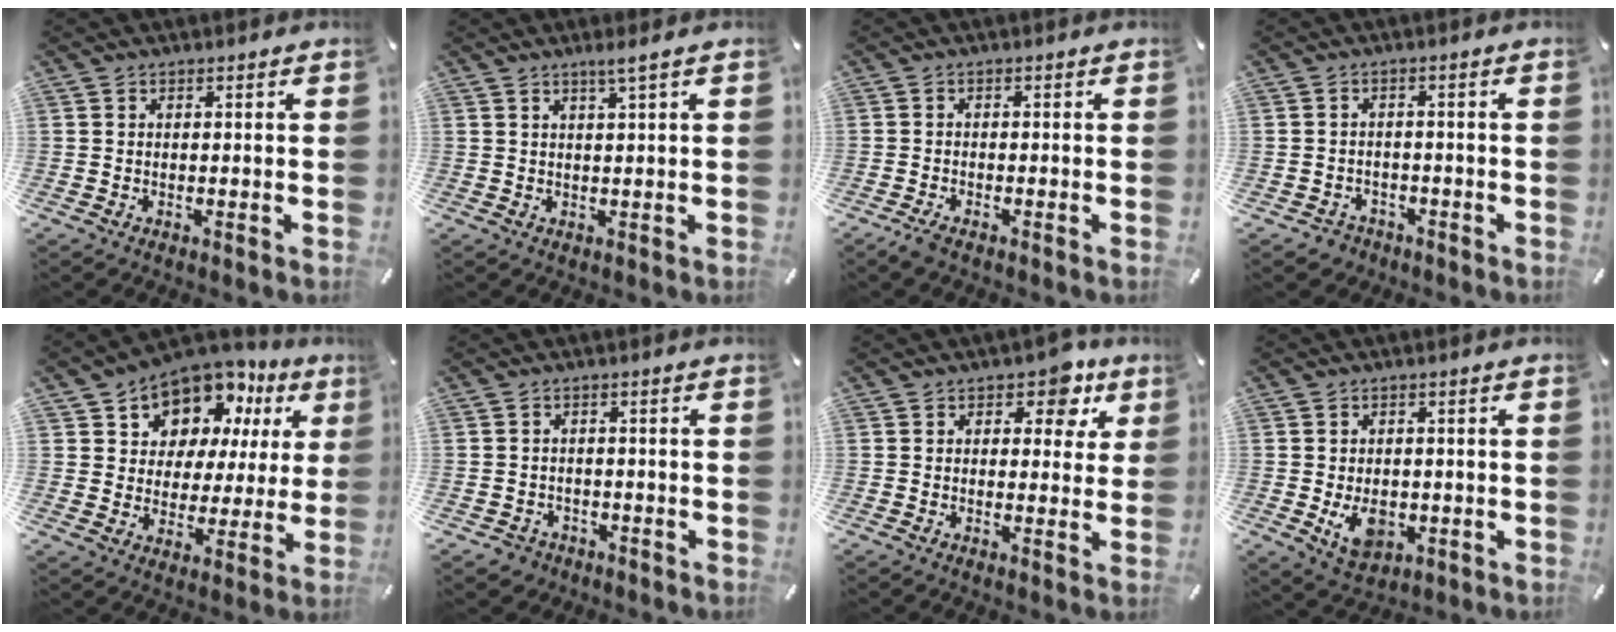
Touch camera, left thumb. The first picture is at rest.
{"total": 2.9, "force": [1.7, -0.1, 2.3], "torque": [-0.047, -0.003, 0.029]}
{"total": 1.9, "force": [-1.5, 0.7, 1.0], "torque": [-0.024, 0.003, -0.030]}
{"total": 2.9, "force": [-1.9, 2.2, 0.5], "torque": [-0.017, 0.007, -0.041]}
{"total": 12.0, "force": [8.3, 8.2, 2.6], "torque": [-0.052, -0.073, 0.152]}
{"total": 2.9, "force": [-1.9, 2.1, 0.5], "torque": [-0.010, 0.011, -0.038]}
{"total": 7.0, "force": [3.6, 4.4, 4.0], "torque": [-0.029, -0.017, 0.053]}
{"total": 7.3, "force": [-1.5, 5.3, 4.8], "torque": [-0.081, -0.005, -0.027]}